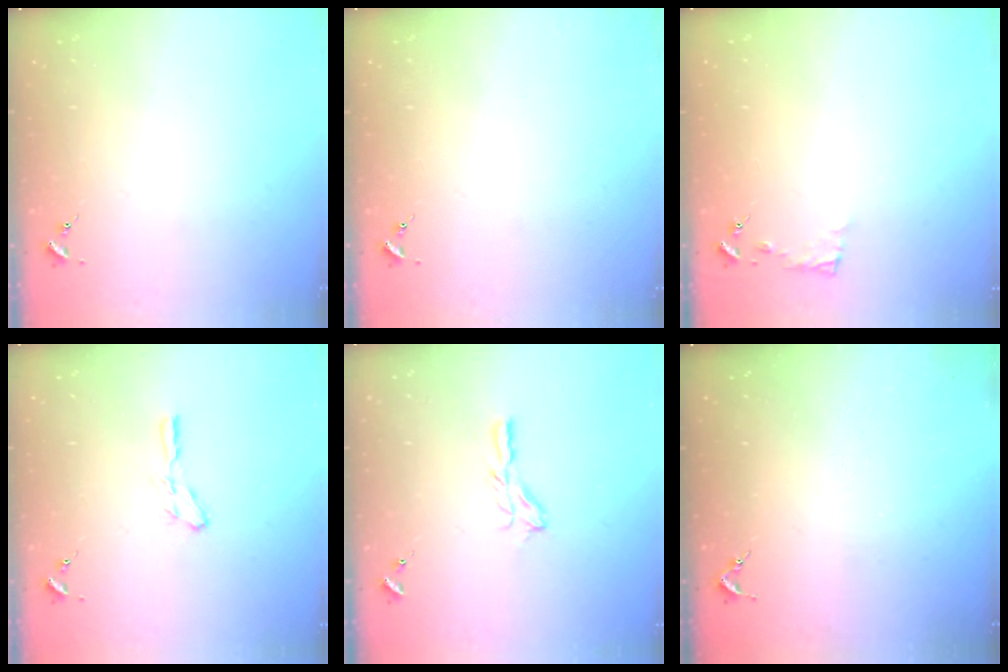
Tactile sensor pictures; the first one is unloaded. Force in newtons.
{"total": 0.0}
{"total": 4.0, "press": 4.0, "slide": 0.4}
{"total": 4.4, "press": 4.3, "slide": 0.3}
{"total": 6.4, "press": 6.4, "slide": 0.4}
{"total": 2.5, "press": 2.5, "slide": 0.3}